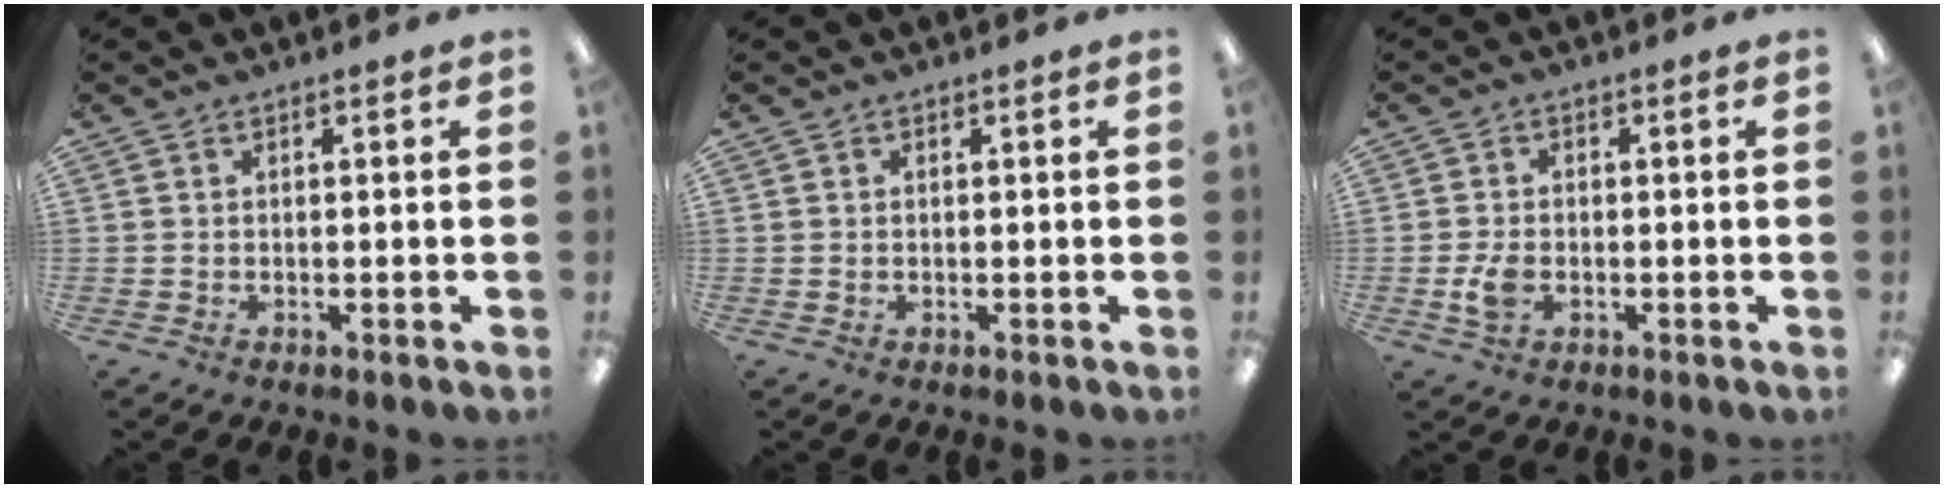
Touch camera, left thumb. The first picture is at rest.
{"total": 0.0}
{"total": 4.6, "force": [-1.1, 3.1, 3.3], "torque": [-0.066, -0.002, -0.024]}